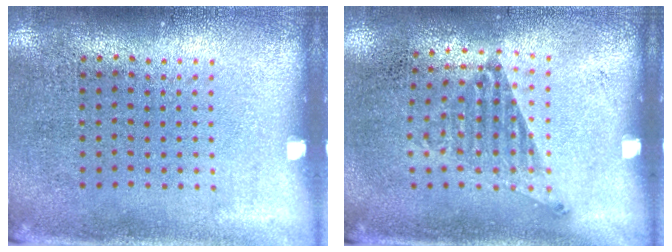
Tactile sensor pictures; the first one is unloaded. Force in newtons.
{"total": 1.0, "press": 0.8, "slide": 0.7}